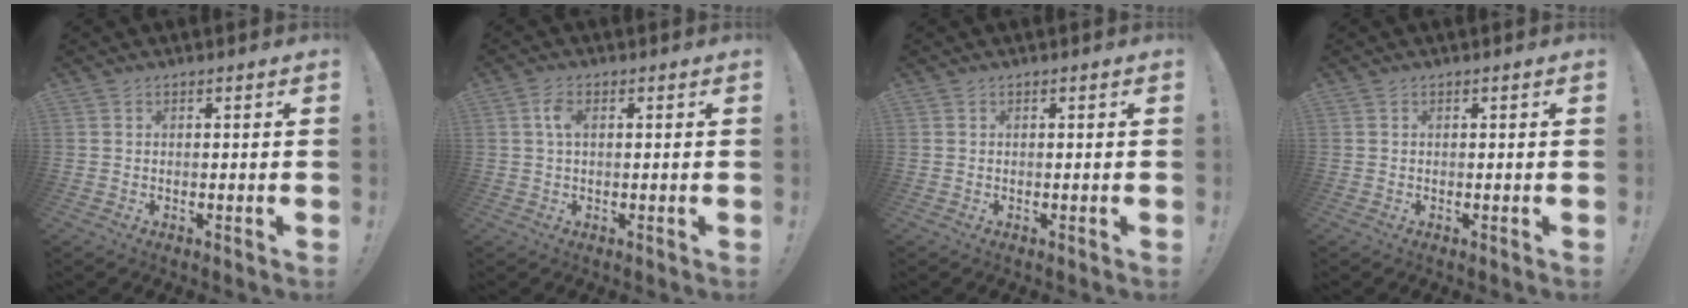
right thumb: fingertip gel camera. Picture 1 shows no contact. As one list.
[{"total": 4.0, "force": [0.9, 2.3, 3.1], "torque": [-0.057, 0.007, 0.014]}, {"total": 0.0}, {"total": 0.0}]